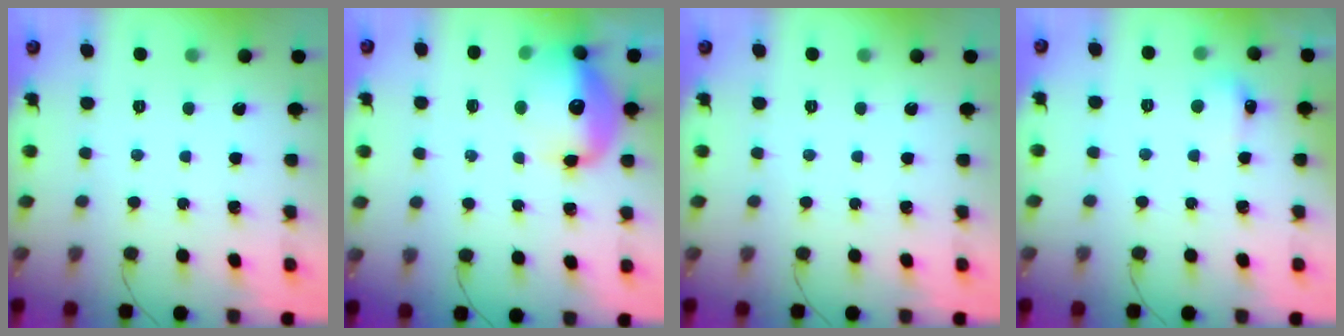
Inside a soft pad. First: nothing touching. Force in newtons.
{"total": 14.6, "press": 14.2, "slide": 3.0}
{"total": 0.0}
{"total": 6.3, "press": 6.1, "slide": 1.5}